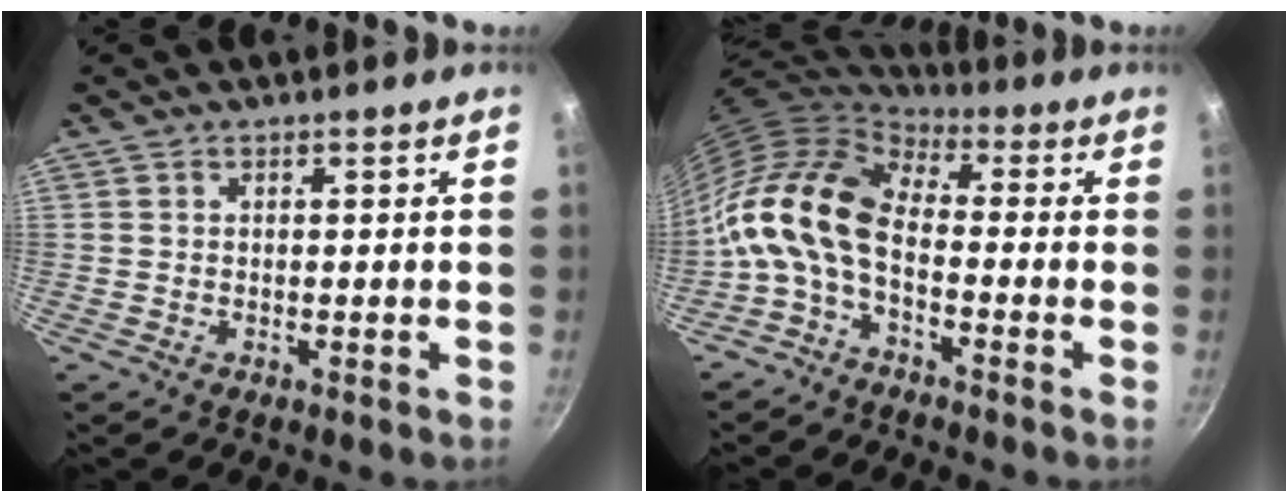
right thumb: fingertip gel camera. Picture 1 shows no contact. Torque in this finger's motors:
{"motor_torque": [0.07, 1.01, 1.74, -1.06, 0.25]}